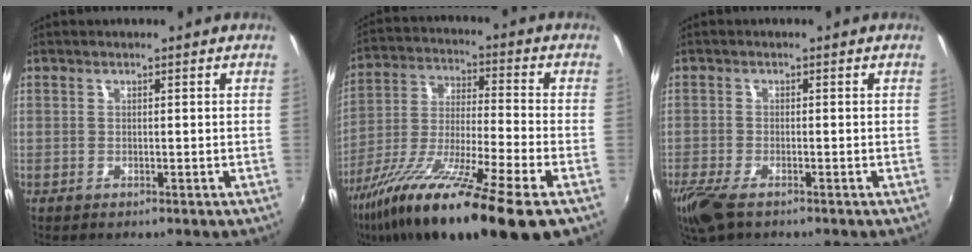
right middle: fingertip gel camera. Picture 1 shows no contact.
{"total": 21.9, "force": [-13.6, 1.8, 17.1], "torque": [-0.313, -0.047, -0.244]}
{"total": 5.8, "force": [-4.0, 1.8, 3.8], "torque": [-0.094, -0.023, -0.078]}